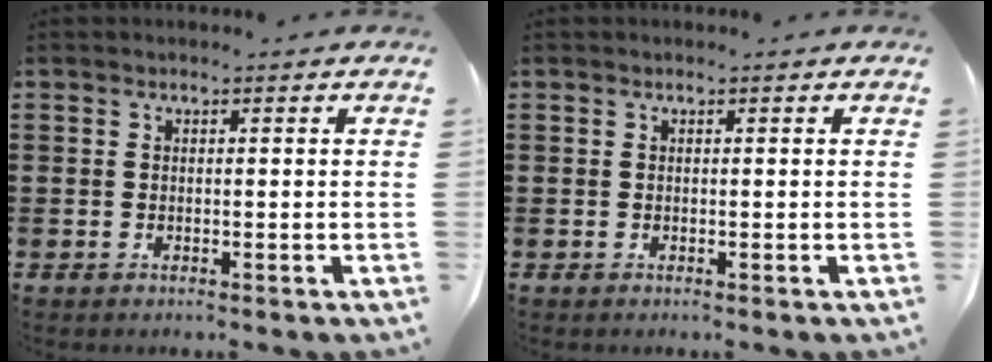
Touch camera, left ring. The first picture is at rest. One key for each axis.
{"total": 0.0}